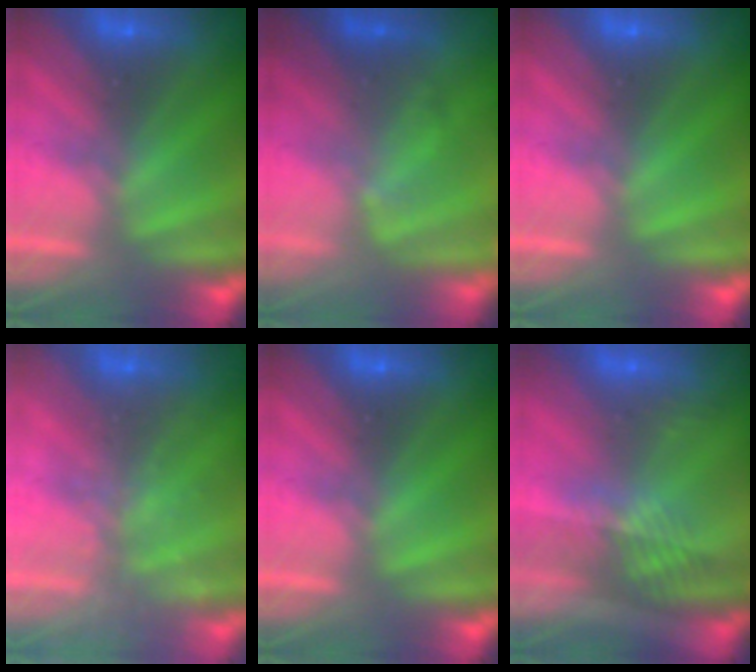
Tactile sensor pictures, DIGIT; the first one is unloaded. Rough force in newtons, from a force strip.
{"total": 2.0}
{"total": 0.0}
{"total": 1.7}
{"total": 0.0}
{"total": 2.4}